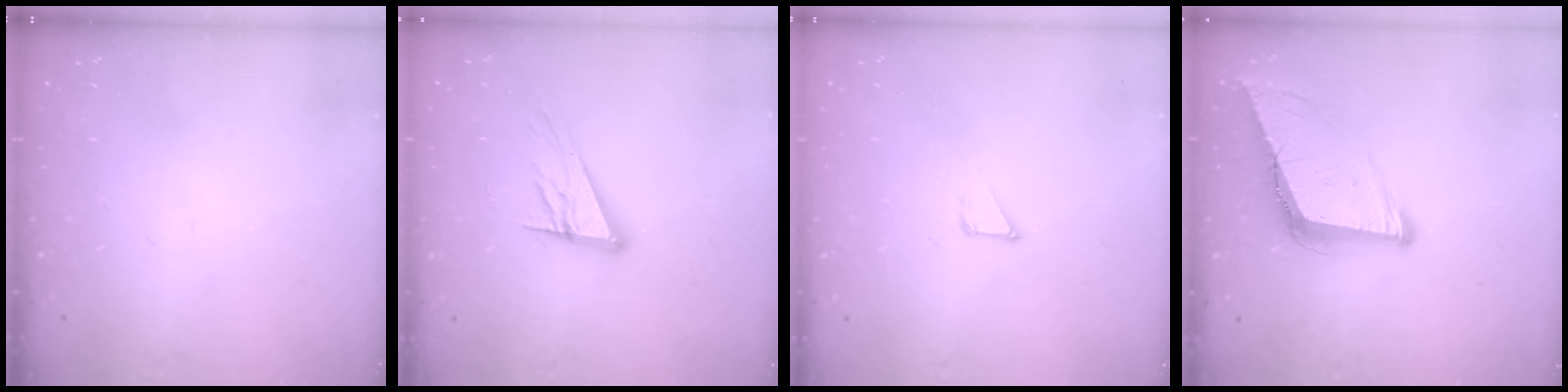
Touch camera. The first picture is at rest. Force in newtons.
{"total": 12.4, "press": 12.2, "slide": 2.2}
{"total": 1.2, "press": 1.2, "slide": 0.0}
{"total": 10.0, "press": 9.3, "slide": 3.5}